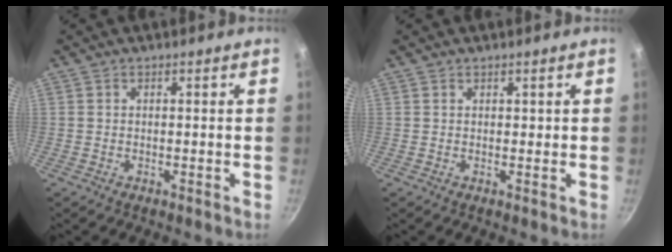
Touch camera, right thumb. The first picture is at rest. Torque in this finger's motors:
{"motor_torque": [-0.40, 0.24, -0.19, 0.19, -0.01]}